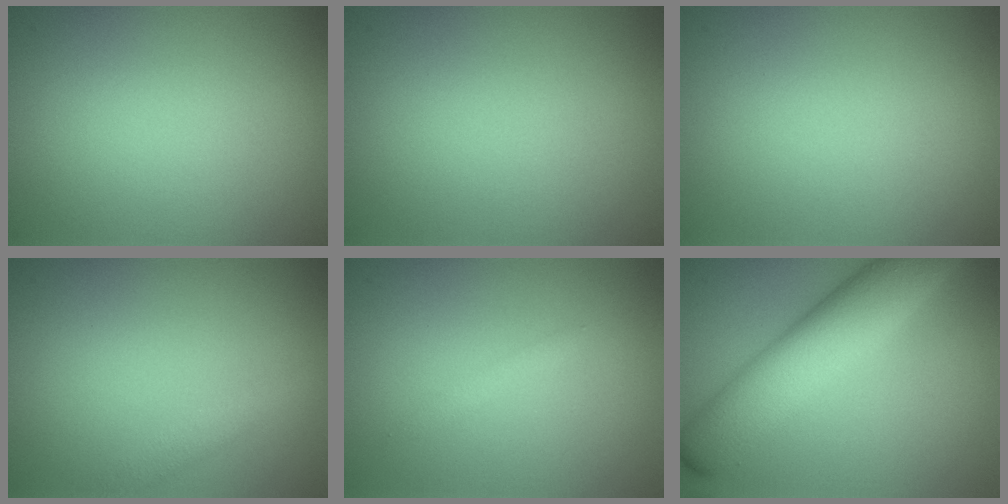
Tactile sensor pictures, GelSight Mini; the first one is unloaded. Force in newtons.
{"total": 0.0}
{"total": 0.0}
{"total": 1.6, "press": 1.6, "slide": 0.2}
{"total": 0.7, "press": 0.7, "slide": 0.1}
{"total": 8.0, "press": 8.0, "slide": 0.2}